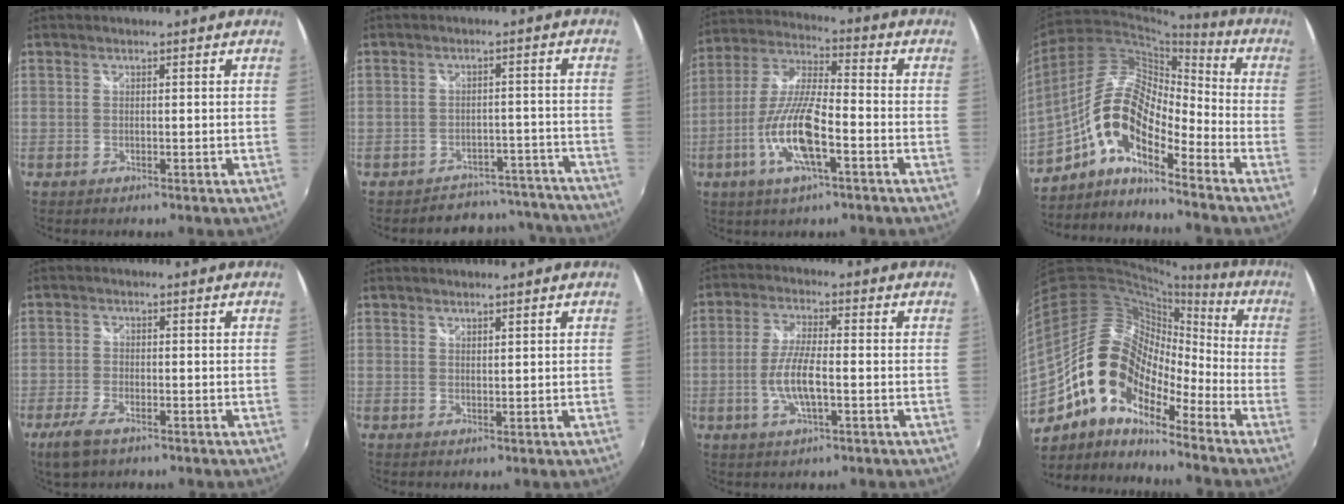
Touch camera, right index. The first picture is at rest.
{"total": 12.8, "force": [-11.6, 5.4, 0.4], "torque": [-0.006, 0.055, -0.132]}
{"total": 13.2, "force": [-5.1, 3.1, 11.8], "torque": [-0.249, -0.007, -0.100]}
{"total": 12.9, "force": [-6.5, 4.6, 10.2], "torque": [-0.193, 0.015, -0.136]}
{"total": 5.6, "force": [-3.6, 2.2, 3.6], "torque": [-0.095, -0.011, -0.067]}
{"total": 1.0, "force": [0.9, 0.2, 0.2], "torque": [-0.004, -0.001, 0.016]}
{"total": 7.3, "force": [-1.9, 1.8, 6.8], "torque": [-0.141, -0.001, -0.038]}
{"total": 16.7, "force": [-9.3, 9.2, 10.4], "torque": [-0.188, 0.004, -0.188]}